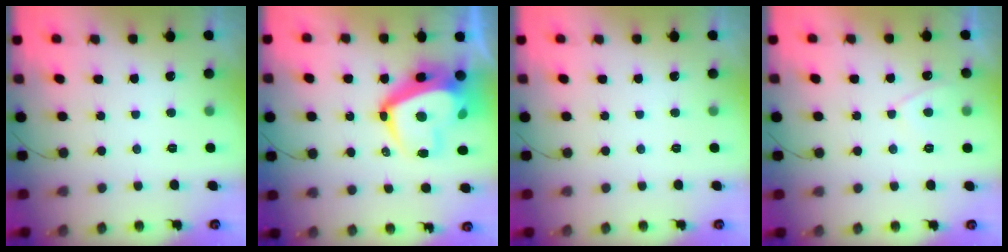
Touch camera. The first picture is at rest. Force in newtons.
{"total": 15.6, "press": 15.5, "slide": 1.9}
{"total": 0.0}
{"total": 2.4, "press": 2.4, "slide": 0.5}